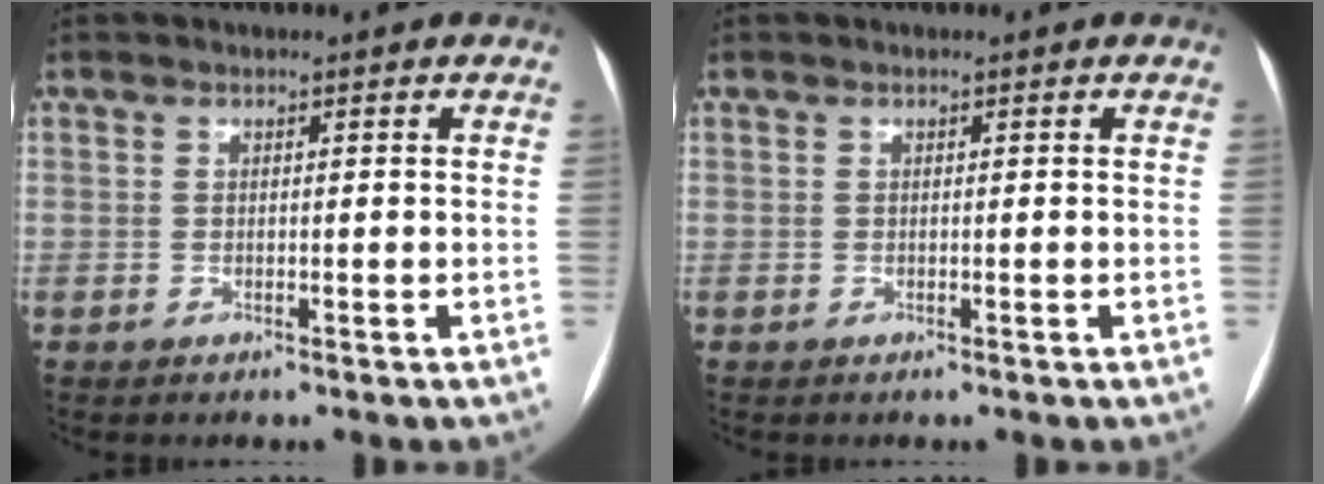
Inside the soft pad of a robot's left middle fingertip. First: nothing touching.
{"total": 0.0}